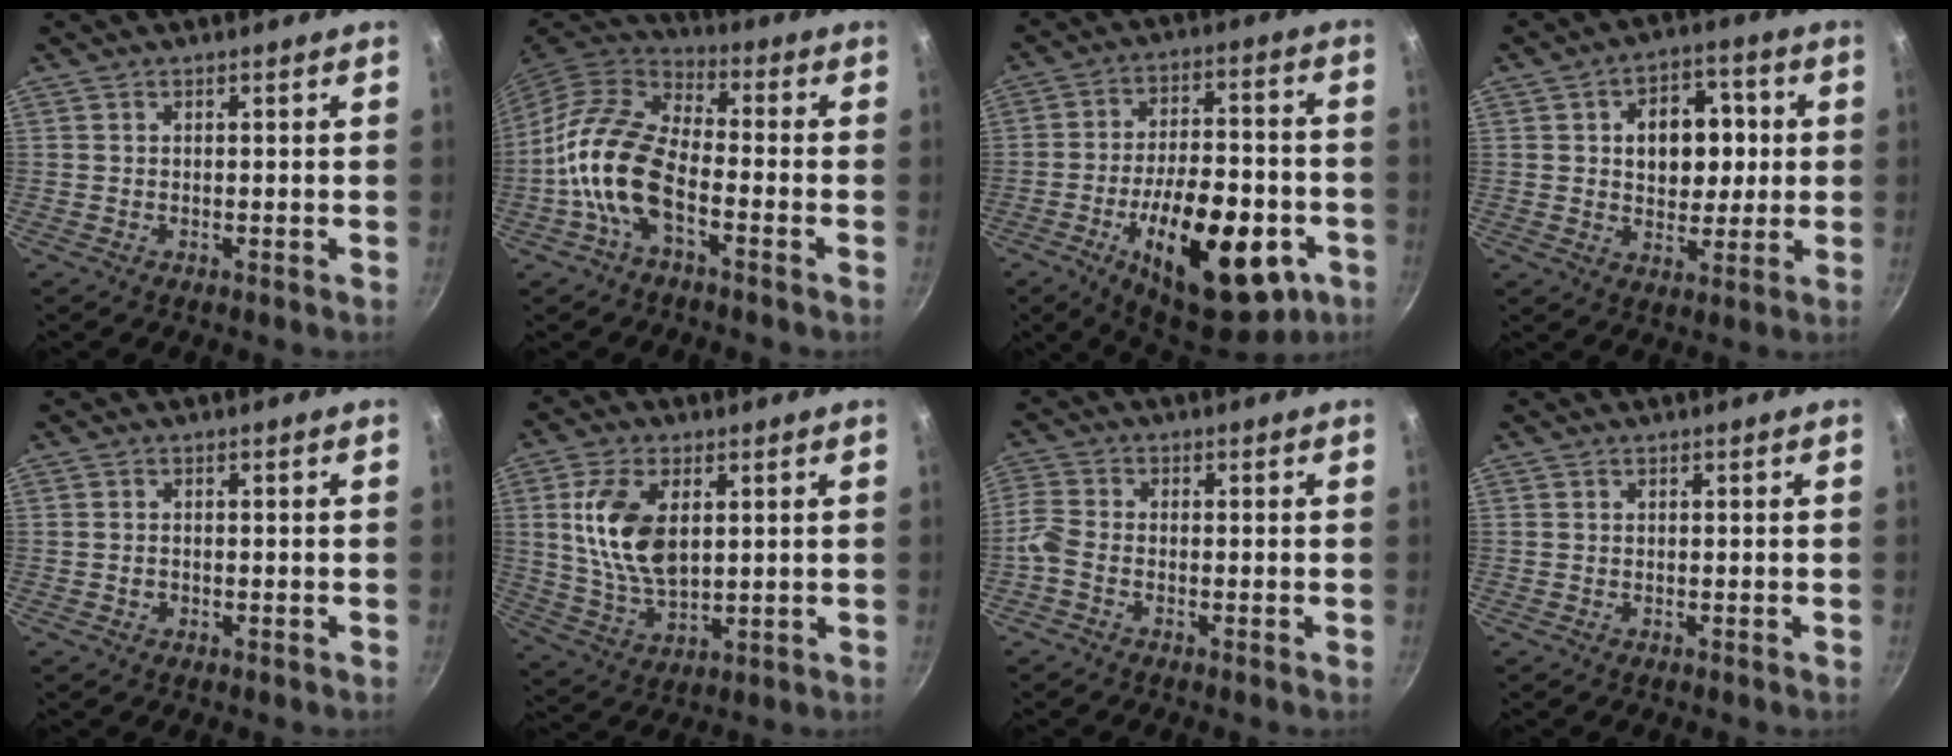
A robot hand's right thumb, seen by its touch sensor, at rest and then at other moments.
{"total": 13.9, "force": [-4.5, 6.9, 11.2], "torque": [-0.207, 0.040, -0.101]}
{"total": 25.7, "force": [-9.5, 11.9, 20.8], "torque": [-0.277, 0.034, -0.126]}
{"total": 12.0, "force": [1.7, 8.4, 8.3], "torque": [-0.075, 0.008, 0.024]}
{"total": 1.1, "force": [-0.3, 0.9, 0.6], "torque": [-0.009, 0.003, -0.006]}
{"total": 13.2, "force": [2.9, 7.4, 10.5], "torque": [-0.191, -0.016, 0.062]}
{"total": 3.7, "force": [-2.1, 2.1, 2.3], "torque": [-0.067, 0.015, -0.060]}
{"total": 0.0}